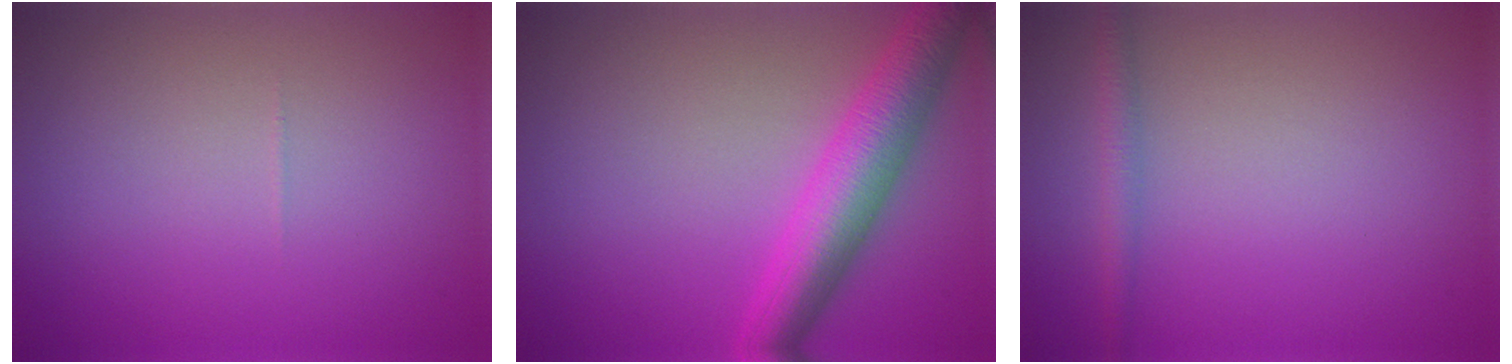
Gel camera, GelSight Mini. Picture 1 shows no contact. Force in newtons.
{"total": 6.1, "press": 6.1, "slide": 0.0}
{"total": 1.5, "press": 1.5, "slide": 0.1}